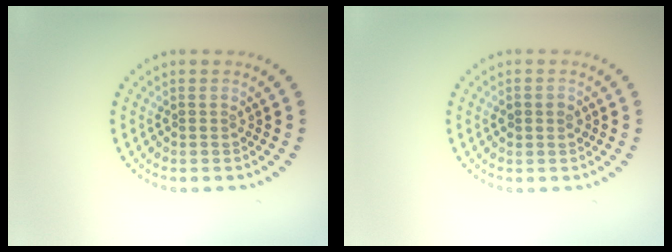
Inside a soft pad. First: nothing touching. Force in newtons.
{"total": 0.9, "press": 0.9, "slide": 0.1}